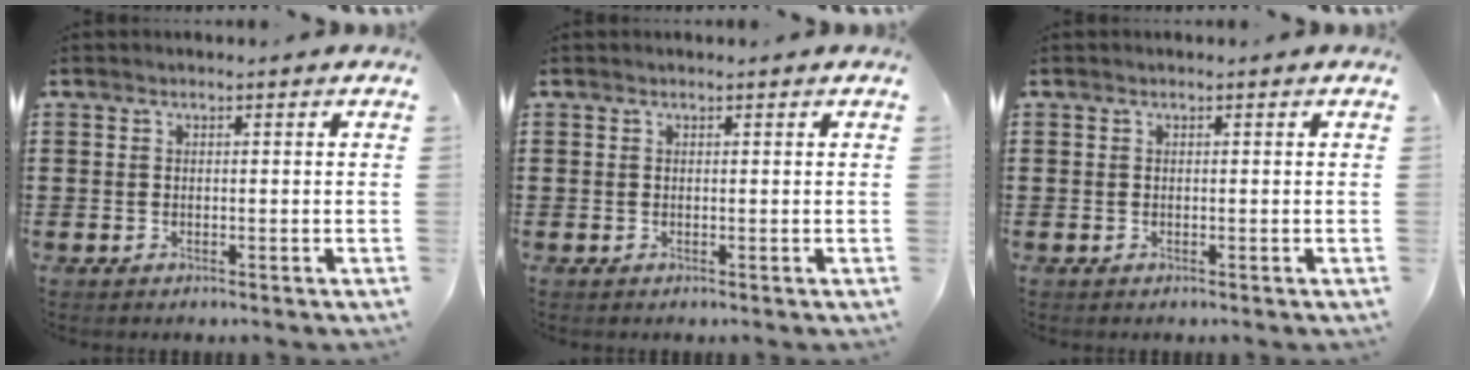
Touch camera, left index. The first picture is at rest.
{"total": 0.0}
{"total": 0.0}